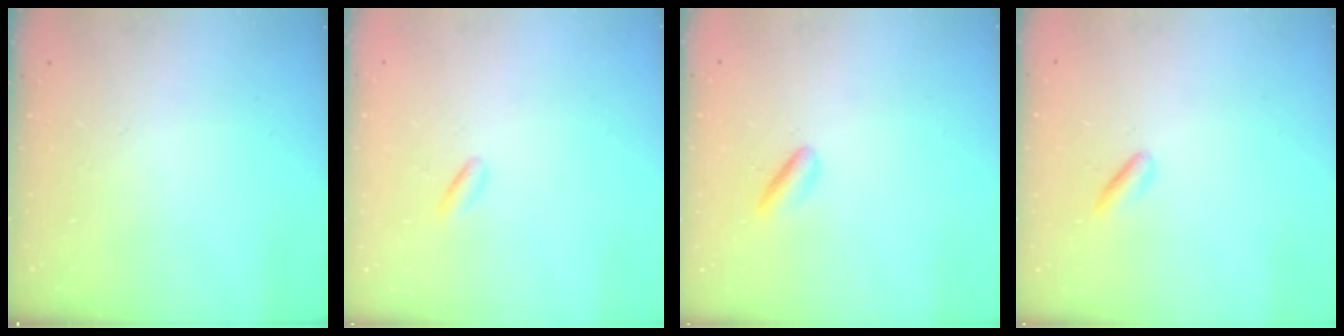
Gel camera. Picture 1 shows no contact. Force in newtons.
{"total": 0.9, "press": 0.7, "slide": 0.5}
{"total": 1.8, "press": 1.7, "slide": 0.5}
{"total": 1.4, "press": 1.2, "slide": 0.8}